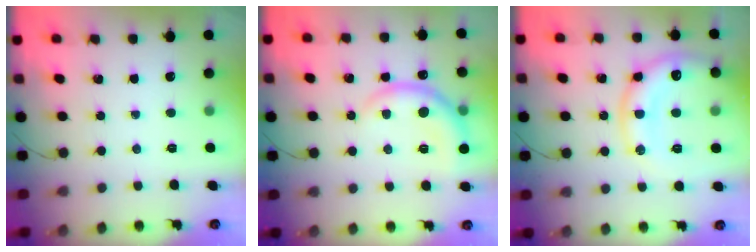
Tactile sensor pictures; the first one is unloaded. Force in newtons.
{"total": 8.7, "press": 8.7, "slide": 0.5}
{"total": 16.0, "press": 16.0, "slide": 1.2}